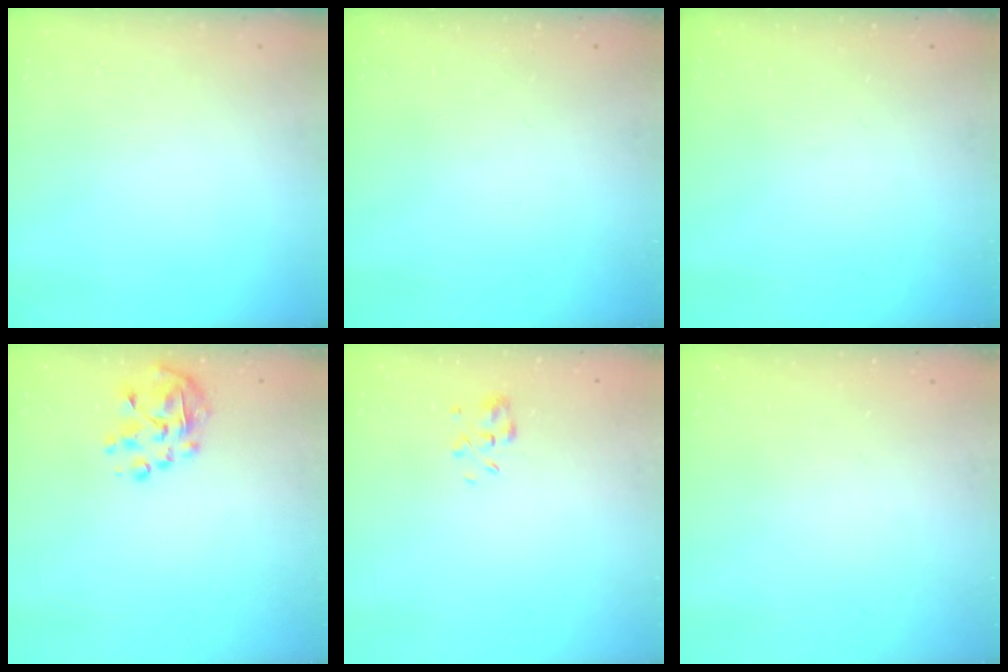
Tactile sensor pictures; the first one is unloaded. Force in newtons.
{"total": 0.0}
{"total": 0.0}
{"total": 6.9, "press": 6.6, "slide": 1.9}
{"total": 4.3, "press": 4.0, "slide": 1.7}
{"total": 1.7, "press": 1.7, "slide": 0.2}